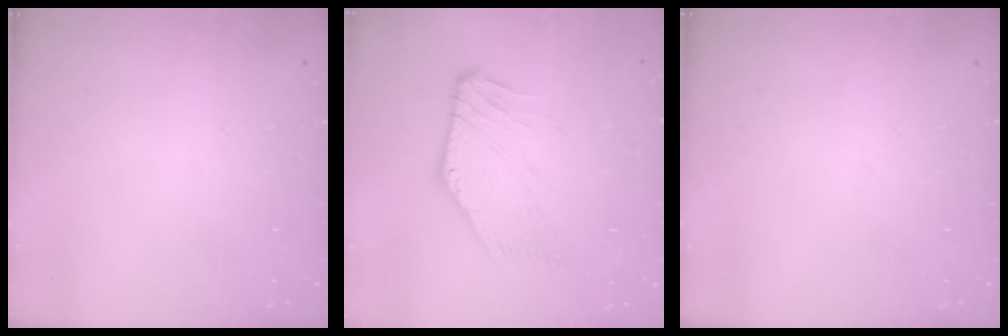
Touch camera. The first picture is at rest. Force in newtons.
{"total": 0.6, "press": 0.4, "slide": 0.4}
{"total": 0.0}